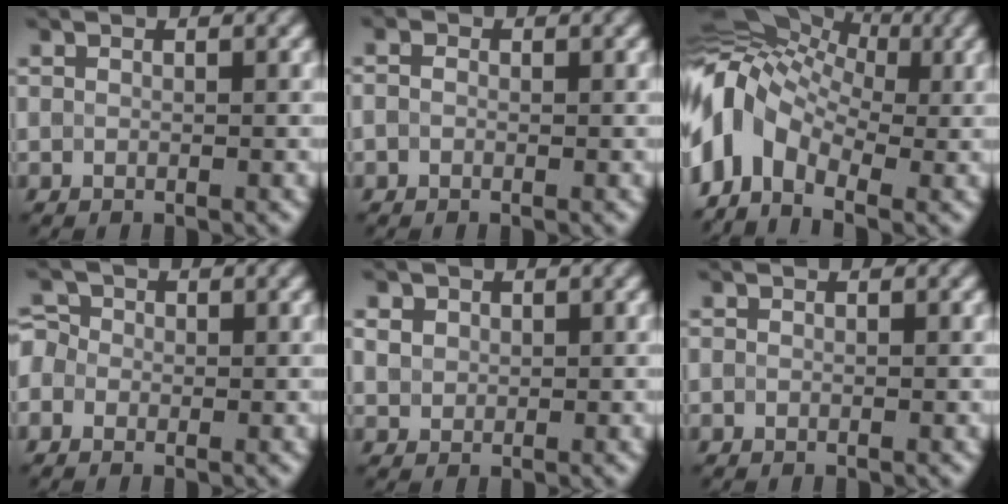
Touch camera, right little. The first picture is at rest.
{"total": 0.7, "force": [-0.1, 0.6, 0.4], "torque": [-0.010, 0.002, -0.006]}
{"total": 10.0, "force": [-1.3, 7.2, 6.8], "torque": [-0.139, 0.009, -0.048]}
{"total": 2.3, "force": [0.1, 2.1, 0.9], "torque": [-0.005, 0.014, -0.021]}
{"total": 1.6, "force": [0.8, 1.3, 0.5], "torque": [-0.011, -0.001, 0.021]}
{"total": 0.0}